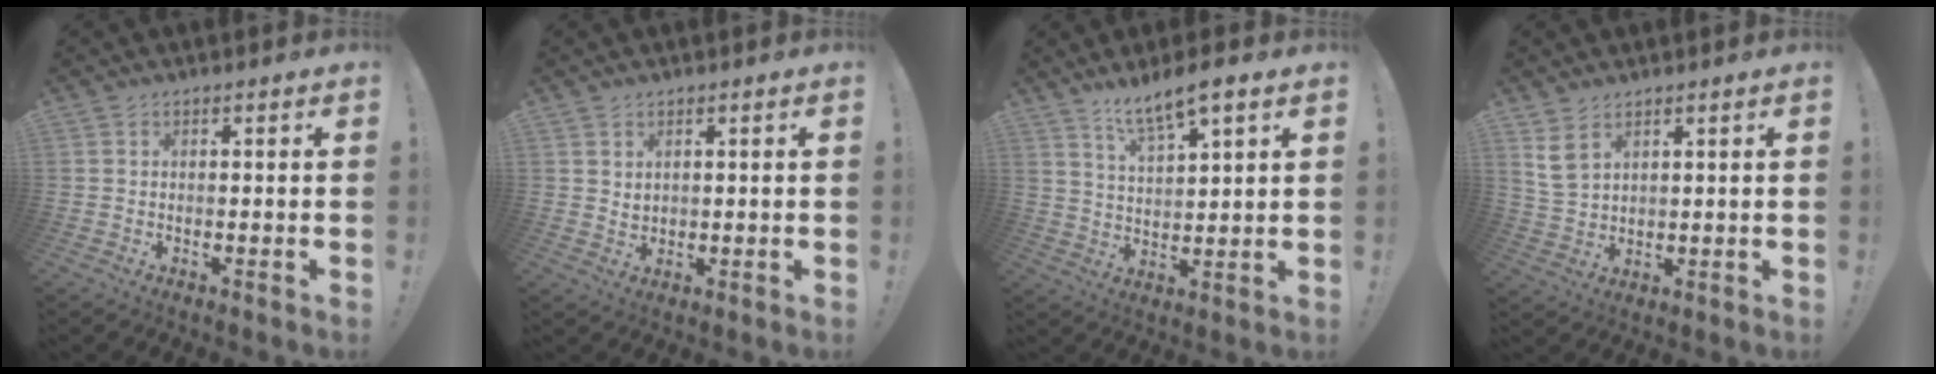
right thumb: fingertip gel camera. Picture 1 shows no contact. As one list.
[{"total": 2.2, "force": [1.4, 1.5, 0.7], "torque": [-0.004, -0.008, 0.025]}, {"total": 9.0, "force": [6.7, 2.1, 5.6], "torque": [-0.093, -0.036, 0.118]}, {"total": 6.2, "force": [3.8, 3.6, 3.4], "torque": [-0.067, -0.016, 0.074]}]